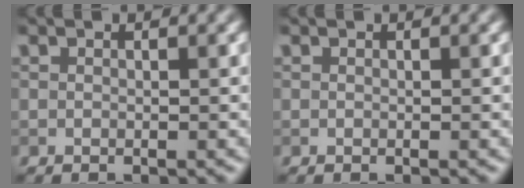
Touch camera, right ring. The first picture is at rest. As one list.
[{"total": 0.0}]